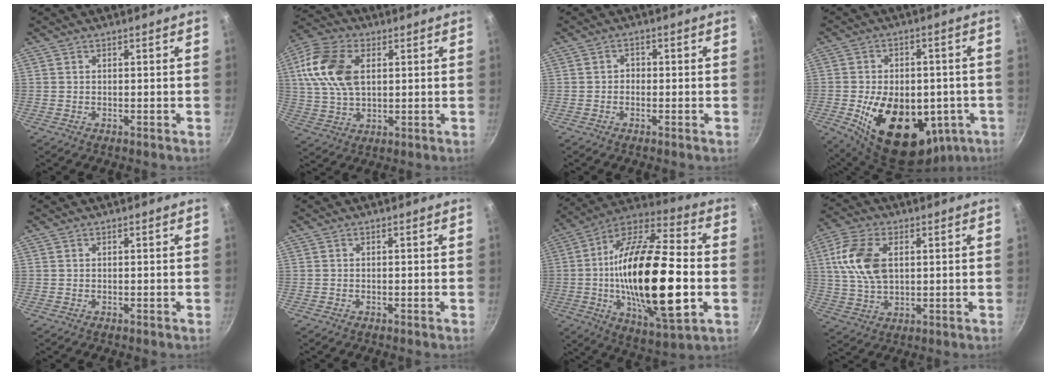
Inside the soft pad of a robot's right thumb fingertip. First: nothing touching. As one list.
[{"total": 13.9, "force": [3.2, 8.8, 10.3], "torque": [-0.189, 0.006, 0.054]}, {"total": 1.3, "force": [-0.5, 1.1, 0.5], "torque": [-0.002, 0.006, -0.011]}, {"total": 22.0, "force": [-5.4, 14.2, 15.9], "torque": [-0.223, 0.005, -0.059]}, {"total": 0.0}, {"total": 0.0}, {"total": 30.3, "force": [-3.1, 11.4, 27.9], "torque": [-0.500, 0.014, -0.057]}, {"total": 11.5, "force": [2.5, 6.9, 8.9], "torque": [-0.165, 0.002, 0.046]}]